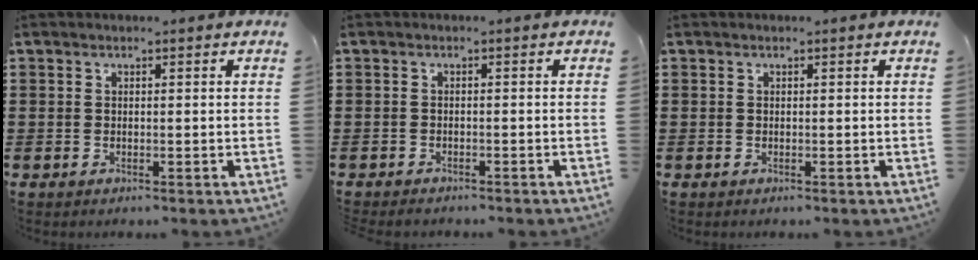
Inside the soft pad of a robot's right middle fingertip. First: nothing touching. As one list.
[{"total": 0.8, "force": [-0.8, 0.1, 0.1], "torque": [-0.005, -0.003, -0.017]}, {"total": 0.0}]